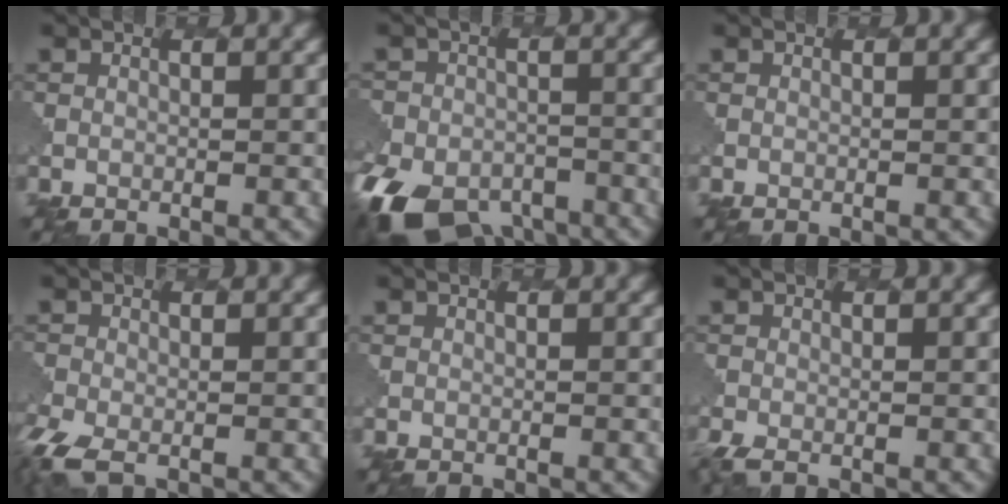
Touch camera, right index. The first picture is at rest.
{"total": 10.2, "force": [-7.2, 5.8, 4.4], "torque": [-0.075, -0.025, -0.121]}
{"total": 0.0}
{"total": 3.7, "force": [-2.7, 1.2, 2.1], "torque": [-0.050, -0.012, -0.061]}
{"total": 0.0}
{"total": 1.8, "force": [-1.4, 0.3, 1.2], "torque": [-0.025, -0.006, -0.030]}